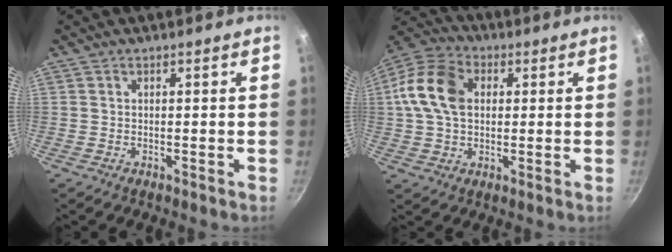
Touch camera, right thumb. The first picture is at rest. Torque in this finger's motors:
{"motor_torque": [2.51, 2.49, 1.11, -0.71, 0.25]}